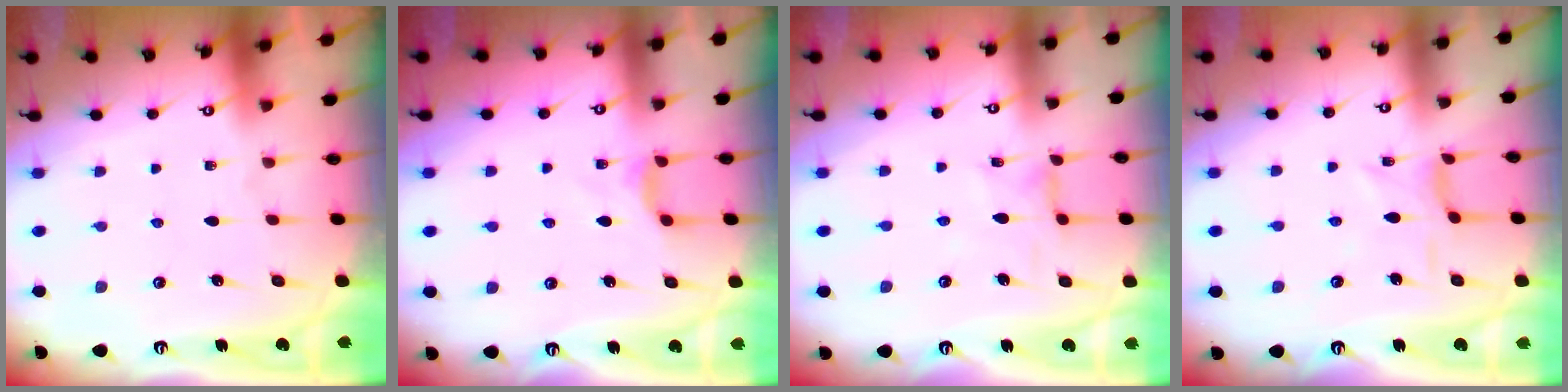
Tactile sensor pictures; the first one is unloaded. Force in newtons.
{"total": 5.1, "press": 5.0, "slide": 0.7}
{"total": 1.6, "press": 1.6, "slide": 0.3}
{"total": 2.3, "press": 2.3, "slide": 0.5}